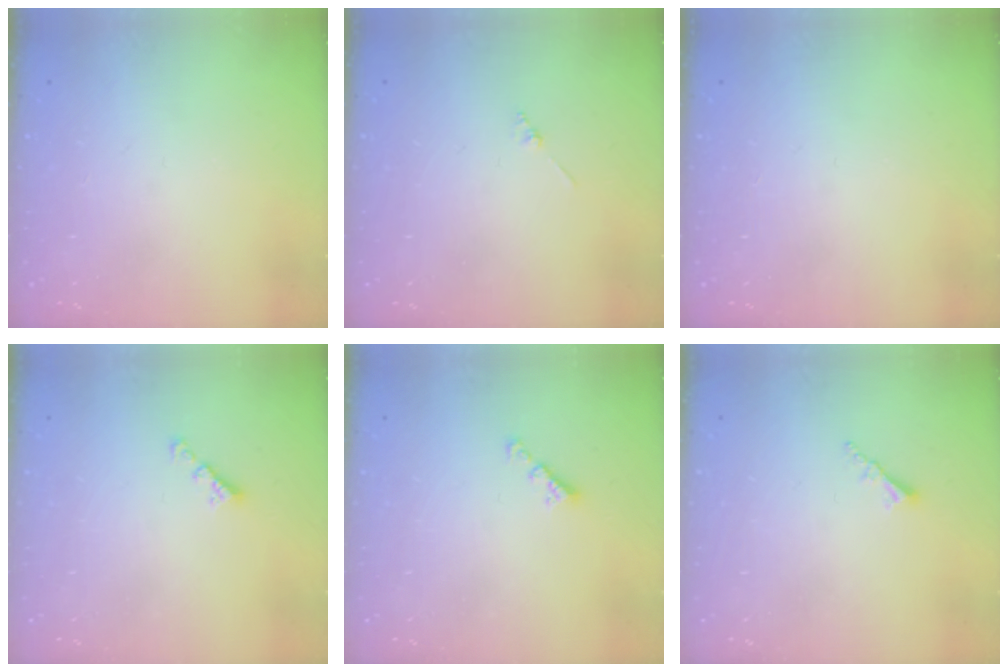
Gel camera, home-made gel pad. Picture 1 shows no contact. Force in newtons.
{"total": 0.8, "press": 0.8, "slide": 0.2}
{"total": 0.0}
{"total": 2.3, "press": 2.3, "slide": 0.4}
{"total": 2.3, "press": 2.3, "slide": 0.4}
{"total": 1.7, "press": 1.7, "slide": 0.3}